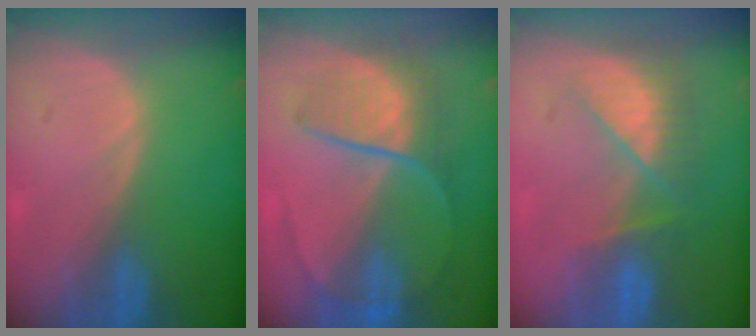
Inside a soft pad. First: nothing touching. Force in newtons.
{"total": 7.6, "press": 7.0, "slide": 2.9}
{"total": 7.9, "press": 6.9, "slide": 3.9}